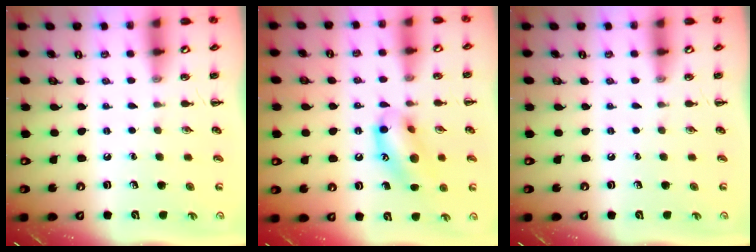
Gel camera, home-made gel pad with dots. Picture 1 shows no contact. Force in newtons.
{"total": 14.2, "press": 14.0, "slide": 2.1}
{"total": 0.0}